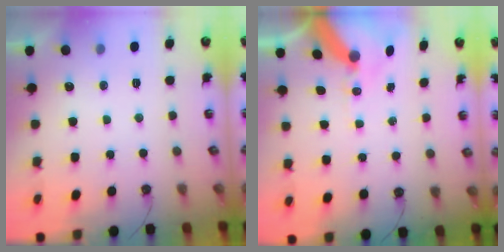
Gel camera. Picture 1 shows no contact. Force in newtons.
{"total": 10.3, "press": 10.2, "slide": 1.5}